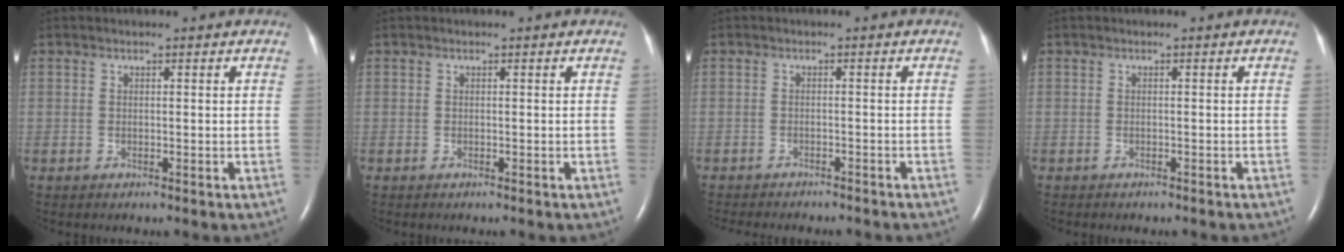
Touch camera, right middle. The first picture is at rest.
{"total": 0.0}
{"total": 12.4, "force": [-11.0, 2.9, 5.0], "torque": [-0.078, -0.014, -0.129]}
{"total": 3.5, "force": [-3.0, 0.9, 1.6], "torque": [-0.027, -0.006, -0.028]}